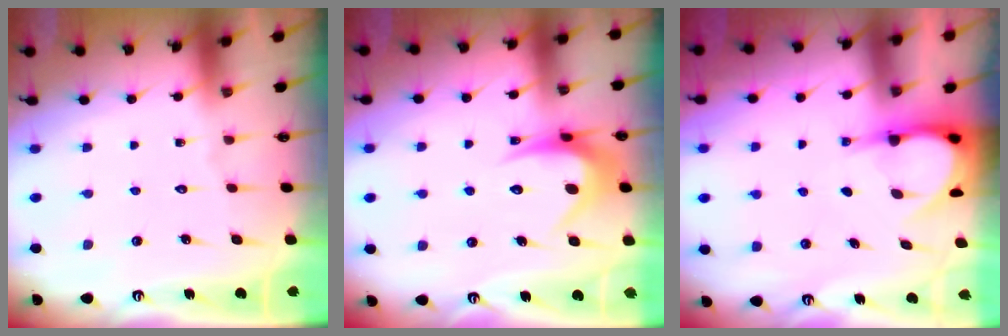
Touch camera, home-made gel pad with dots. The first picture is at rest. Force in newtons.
{"total": 11.0, "press": 11.0, "slide": 0.4}
{"total": 4.8, "press": 4.8, "slide": 0.5}